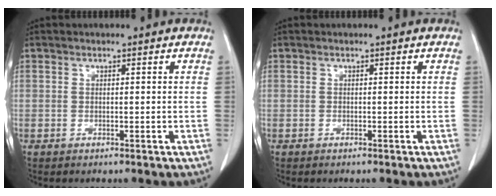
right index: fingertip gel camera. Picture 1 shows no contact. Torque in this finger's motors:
{"motor_torque": [-0.02, 0.00, 0.00, 0.00]}